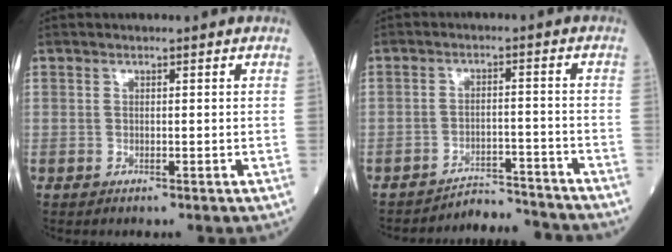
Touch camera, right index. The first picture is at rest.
{"total": 7.1, "force": [-7.0, -0.3, -1.2], "torque": [0.016, 0.013, -0.109]}